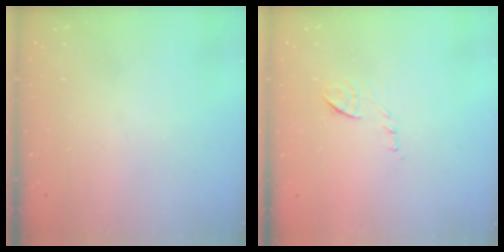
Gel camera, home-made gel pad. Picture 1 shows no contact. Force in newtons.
{"total": 7.8, "press": 7.7, "slide": 0.7}